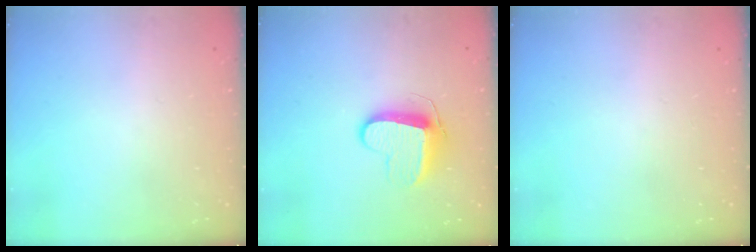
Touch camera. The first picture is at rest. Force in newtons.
{"total": 9.9, "press": 9.9, "slide": 0.3}
{"total": 0.0}